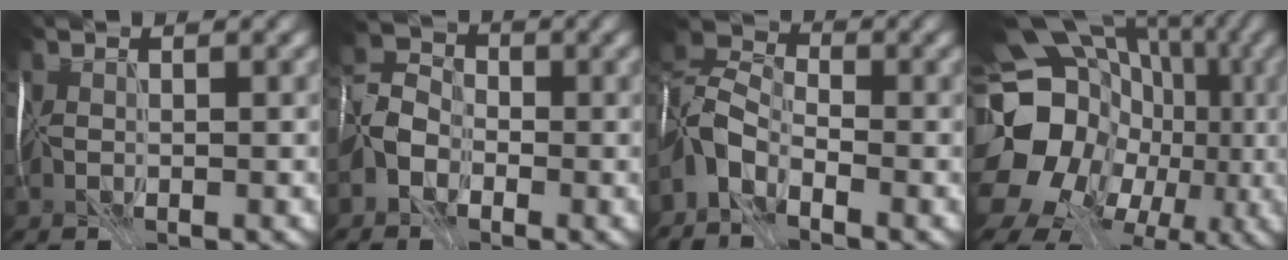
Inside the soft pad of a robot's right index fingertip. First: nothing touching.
{"total": 2.4, "force": [-1.6, 1.7, 0.6], "torque": [-0.010, 0.012, -0.036]}
{"total": 4.2, "force": [-3.3, 1.7, 1.8], "torque": [-0.037, 0.010, -0.080]}
{"total": 17.7, "force": [-1.4, 15.0, 9.2], "torque": [-0.142, 0.004, -0.014]}